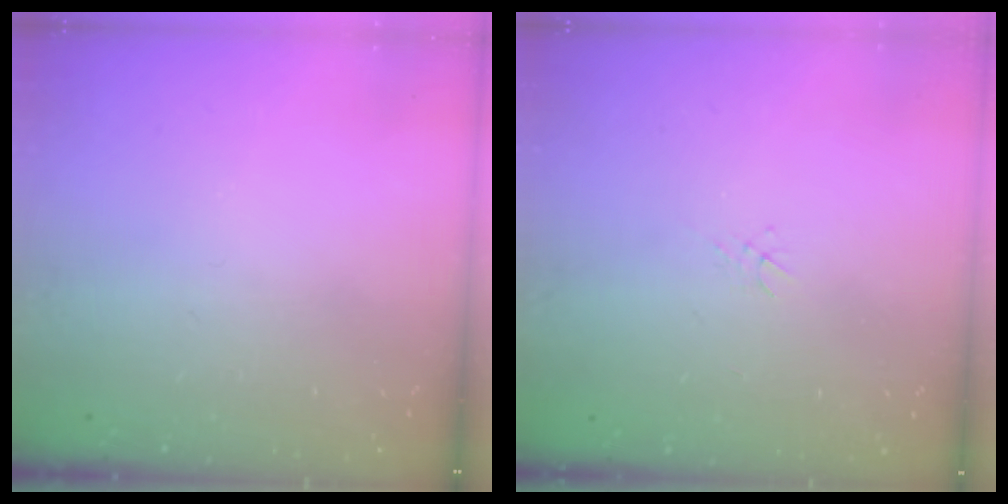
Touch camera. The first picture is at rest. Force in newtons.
{"total": 1.2, "press": 1.1, "slide": 0.3}